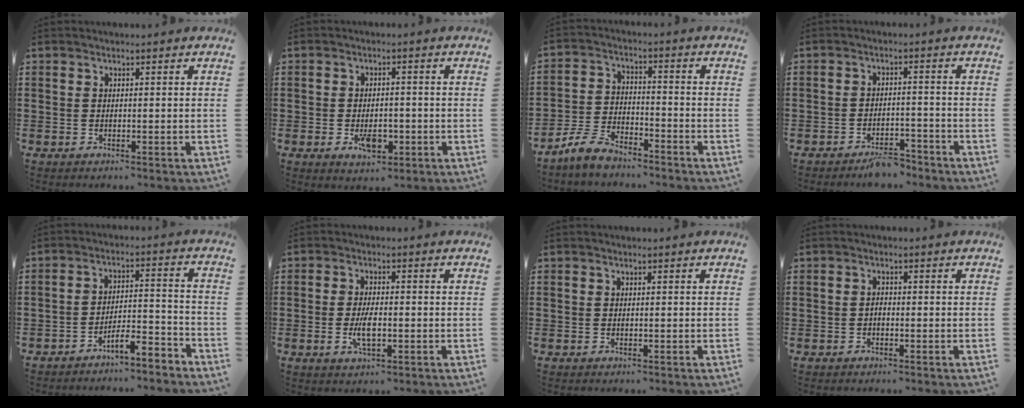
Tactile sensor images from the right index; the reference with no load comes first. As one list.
[{"total": 4.3, "force": [-1.4, 2.3, 3.3], "torque": [-0.057, -0.004, -0.026]}, {"total": 5.8, "force": [-5.3, 1.3, 2.0], "torque": [-0.055, 0.002, -0.105]}, {"total": 3.4, "force": [-3.2, 0.7, 1.0], "torque": [-0.016, 0.010, -0.063]}, {"total": 5.7, "force": [-5.1, 0.5, 2.5], "torque": [-0.044, 0.002, -0.100]}, {"total": 4.4, "force": [-0.9, 1.4, 4.0], "torque": [-0.084, -0.006, -0.018]}, {"total": 0.0}, {"total": 1.0, "force": [-0.4, 0.5, 0.8], "torque": [-0.017, -0.002, -0.007]}]